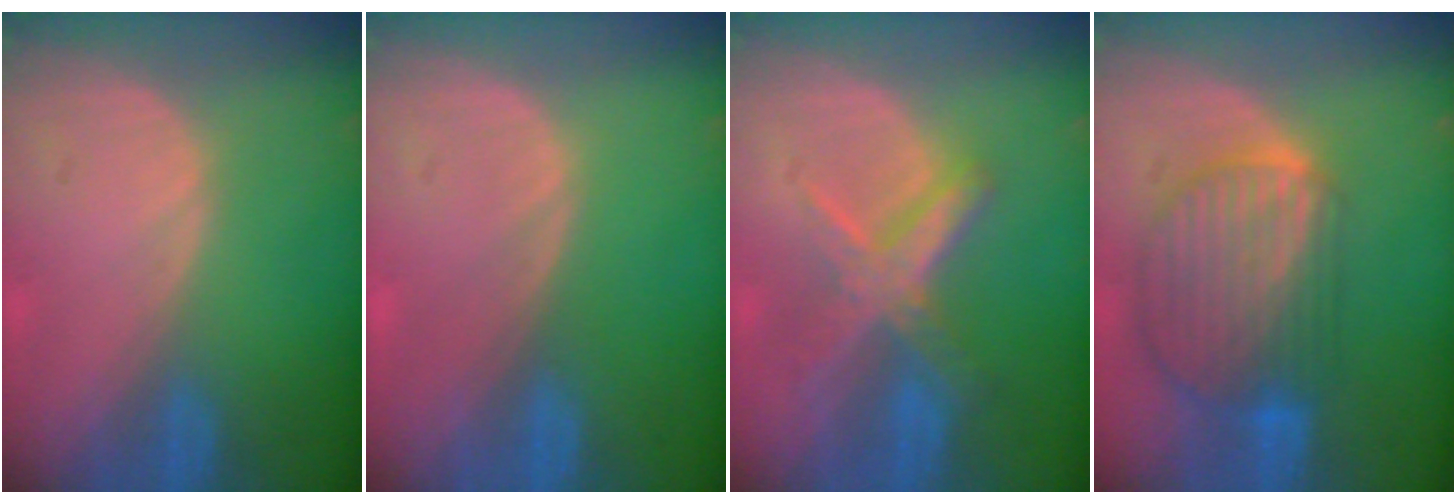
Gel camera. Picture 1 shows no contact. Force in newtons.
{"total": 0.0}
{"total": 7.0, "press": 6.1, "slide": 3.4}
{"total": 10.0, "press": 8.5, "slide": 5.2}